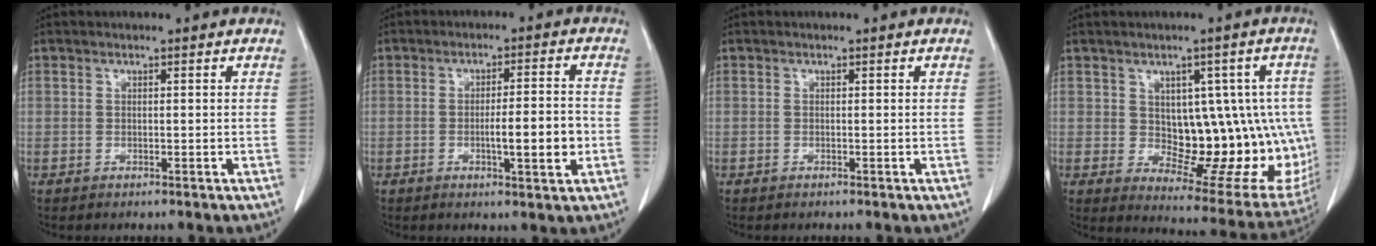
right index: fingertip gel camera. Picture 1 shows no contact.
{"total": 7.5, "force": [-1.8, 0.7, 7.3], "torque": [-0.113, 0.002, -0.027]}
{"total": 0.0}
{"total": 16.1, "force": [0.0, 8.0, 14.0], "torque": [-0.142, 0.010, 0.022]}